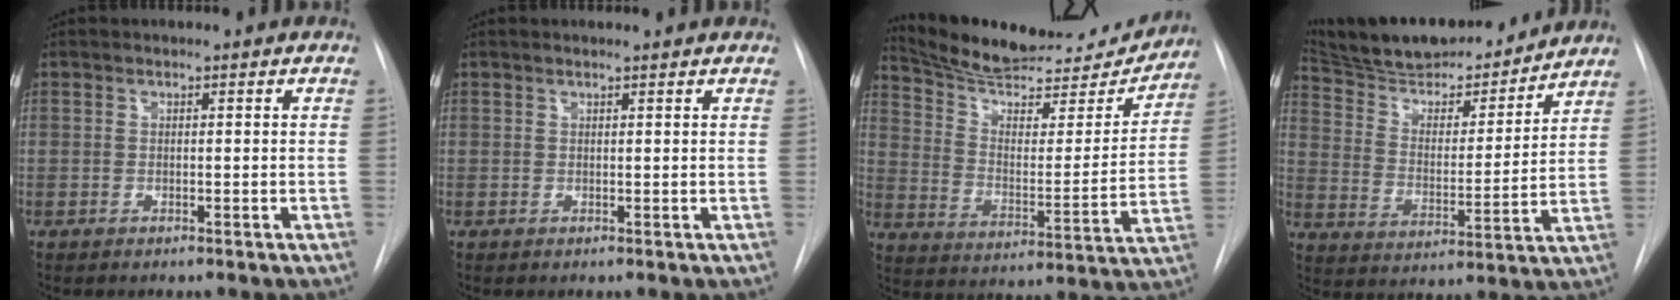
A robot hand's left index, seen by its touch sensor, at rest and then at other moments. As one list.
[{"total": 1.7, "force": [1.6, 0.2, 0.6], "torque": [-0.012, 0.007, 0.011]}, {"total": 22.5, "force": [20.8, 5.2, 6.8], "torque": [-0.103, -0.039, 0.294]}, {"total": 20.3, "force": [18.2, 4.3, 7.8], "torque": [-0.123, -0.008, 0.281]}]